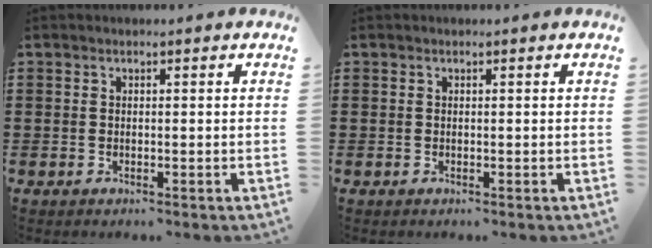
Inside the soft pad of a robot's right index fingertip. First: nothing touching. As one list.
[{"total": 0.0}]